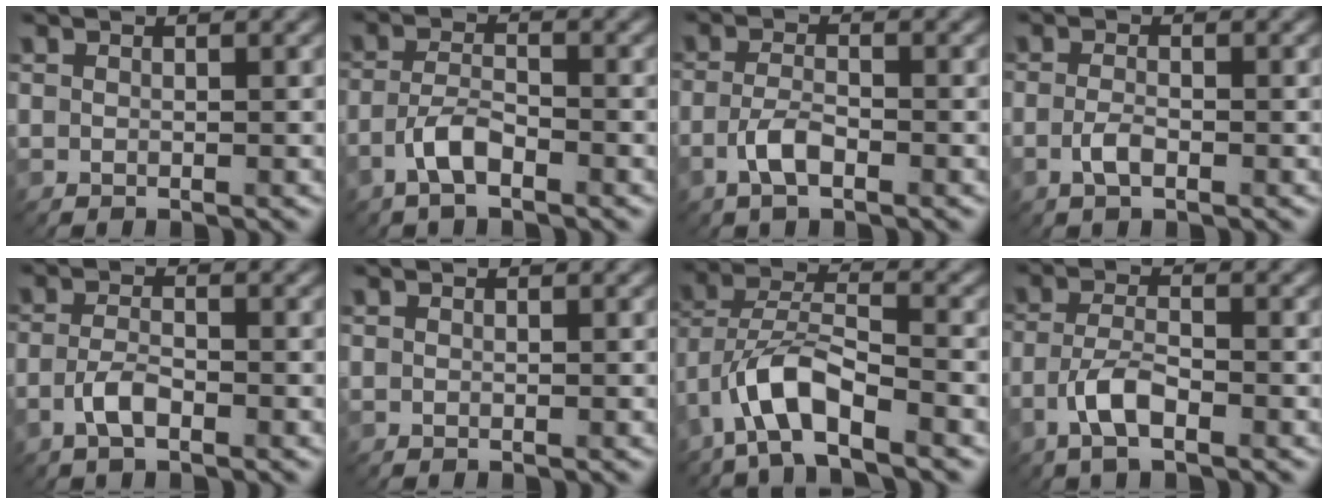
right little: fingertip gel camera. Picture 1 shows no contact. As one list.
[{"total": 2.9, "force": [-1.8, 0.9, 2.0], "torque": [-0.043, 0.008, -0.041]}, {"total": 2.5, "force": [-1.3, 0.9, 1.9], "torque": [-0.042, 0.005, -0.032]}, {"total": 1.5, "force": [-0.7, 0.6, 1.3], "torque": [-0.027, 0.002, -0.017]}, {"total": 2.2, "force": [-1.2, 0.8, 1.6], "torque": [-0.036, 0.005, -0.029]}, {"total": 0.0}, {"total": 5.7, "force": [-3.3, 1.8, 4.2], "torque": [-0.078, 0.010, -0.063]}, {"total": 3.4, "force": [-1.8, 1.1, 2.6], "torque": [-0.056, 0.006, -0.043]}]